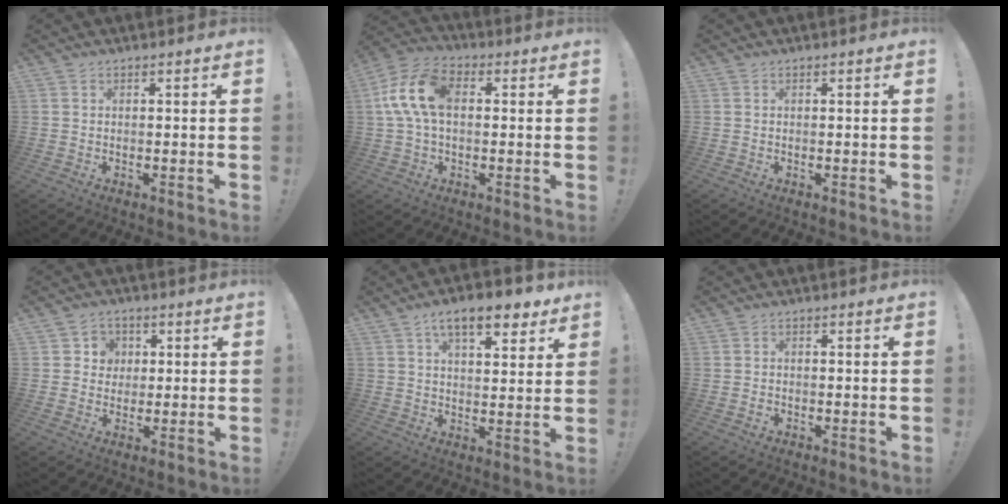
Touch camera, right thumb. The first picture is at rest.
{"total": 13.3, "force": [1.5, 8.1, 10.5], "torque": [-0.208, 0.014, 0.032]}
{"total": 0.0}
{"total": 5.1, "force": [1.0, 4.9, 1.0], "torque": [-0.016, -0.002, 0.018]}
{"total": 11.4, "force": [6.9, 4.2, 8.0], "torque": [-0.110, -0.033, 0.114]}
{"total": 0.6, "force": [-0.3, 0.4, 0.3], "torque": [-0.007, 0.002, -0.005]}